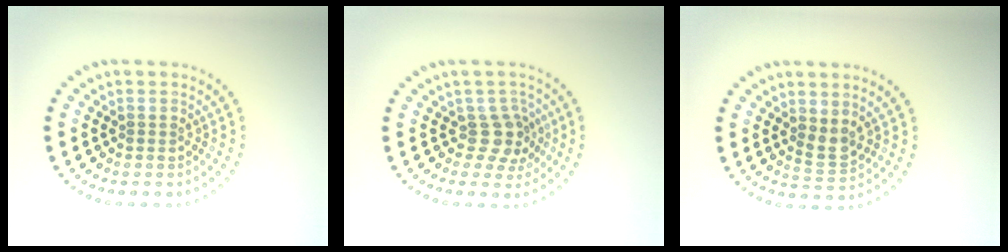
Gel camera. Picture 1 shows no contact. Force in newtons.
{"total": 2.6, "press": 2.0, "slide": 1.7}
{"total": 1.7, "press": 1.5, "slide": 0.7}